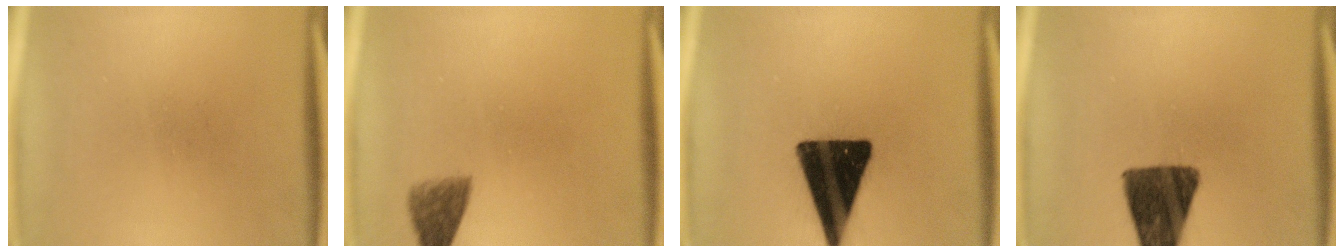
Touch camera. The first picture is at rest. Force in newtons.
{"total": 3.8}
{"total": 18.7}
{"total": 12.8}